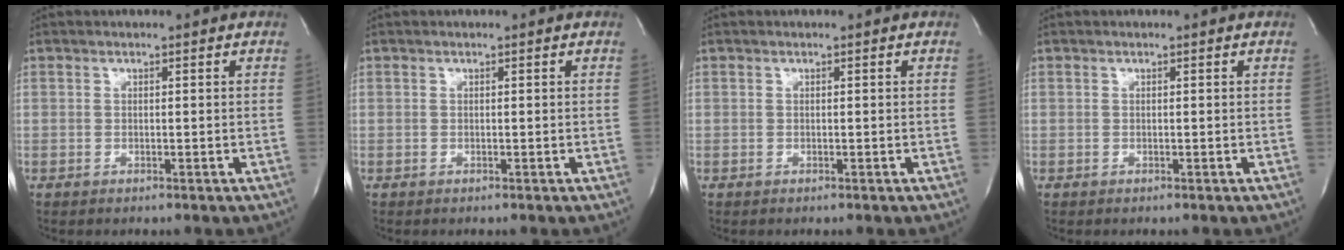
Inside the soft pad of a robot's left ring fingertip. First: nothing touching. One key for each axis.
{"total": 0.0}
{"total": 0.0}
{"total": 0.0}